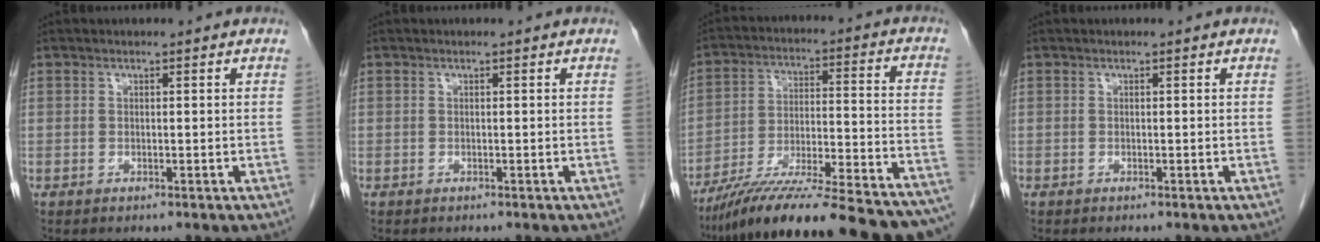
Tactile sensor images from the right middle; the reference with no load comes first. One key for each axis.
{"total": 0.0}
{"total": 28.5, "fx": -24.9, "fy": 1.5, "fz": 13.8, "tx": -0.153, "ty": -0.019, "tz": -0.366}
{"total": 0.0}